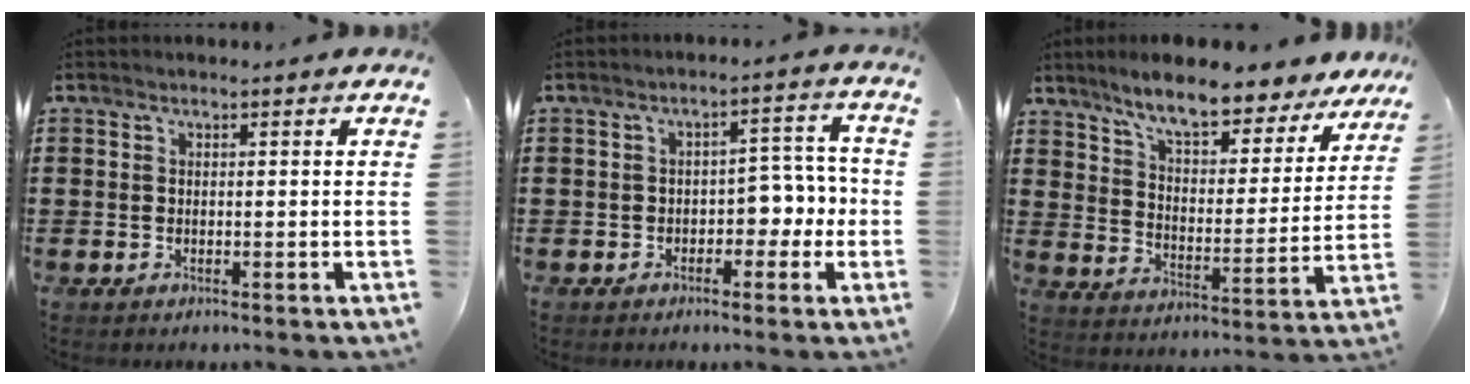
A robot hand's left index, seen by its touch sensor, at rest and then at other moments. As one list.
[{"total": 4.5, "force": [-1.4, 2.9, 3.1], "torque": [-0.046, 0.004, -0.037]}, {"total": 8.5, "force": [7.4, 1.0, 4.0], "torque": [-0.100, -0.040, 0.124]}]